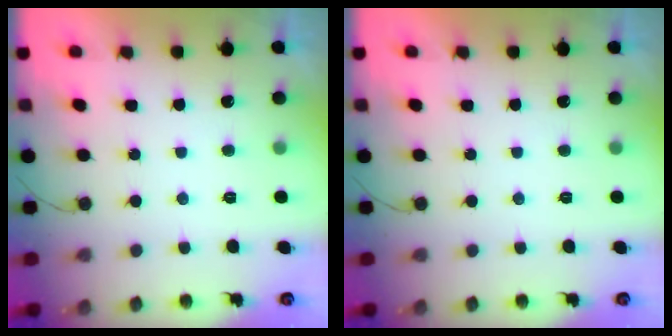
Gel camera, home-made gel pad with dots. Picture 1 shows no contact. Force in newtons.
{"total": 0.0}